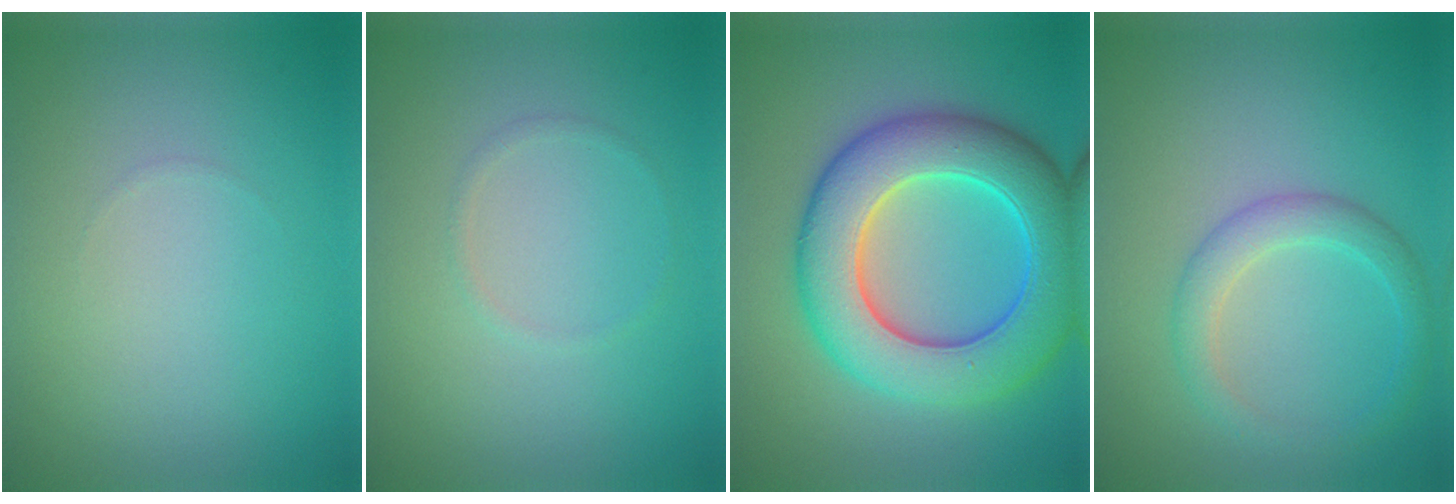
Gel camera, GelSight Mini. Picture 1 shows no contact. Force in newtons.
{"total": 0.6, "press": 0.6, "slide": 0.1}
{"total": 10.4, "press": 10.4, "slide": 0.2}
{"total": 2.8, "press": 2.8, "slide": 0.2}